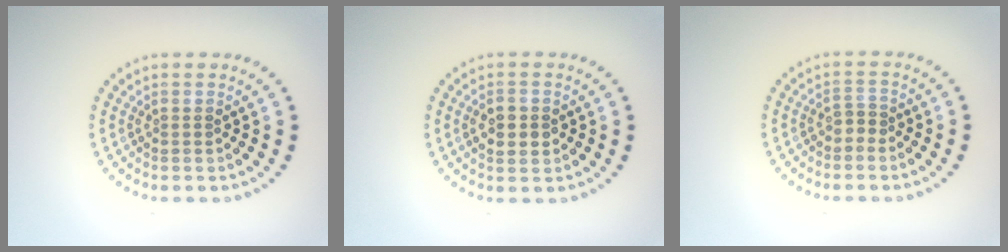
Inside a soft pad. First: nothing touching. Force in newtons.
{"total": 2.2, "press": 2.2, "slide": 0.2}
{"total": 1.0, "press": 0.8, "slide": 0.5}